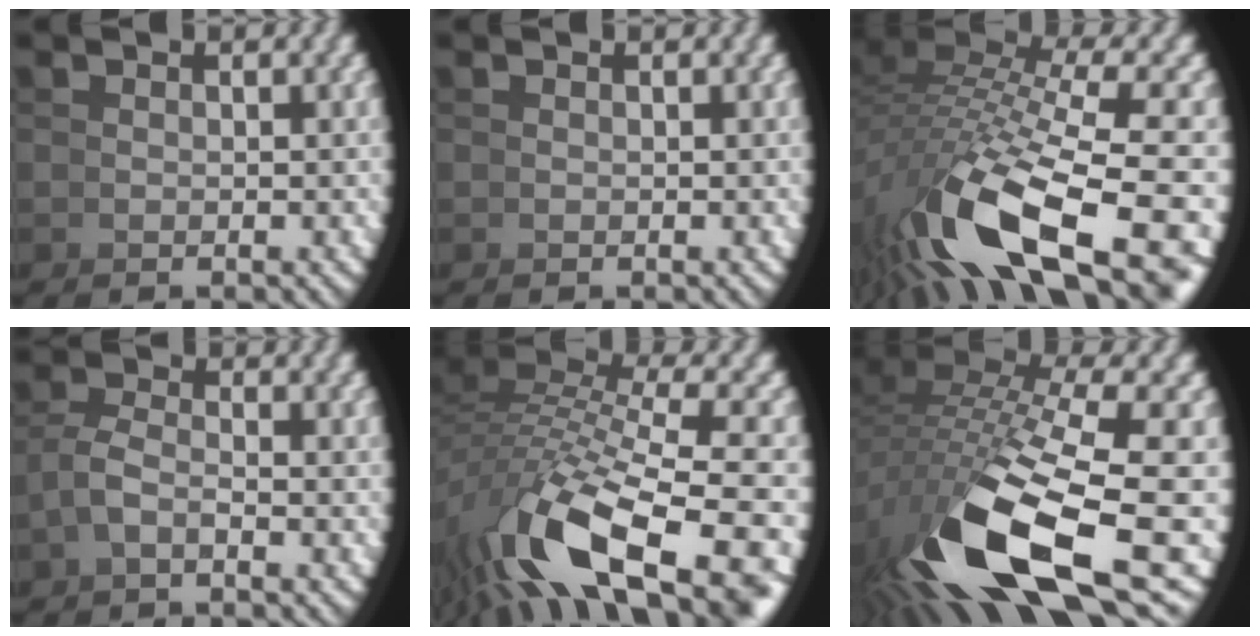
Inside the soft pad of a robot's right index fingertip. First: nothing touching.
{"total": 0.0}
{"total": 11.8, "force": [-4.9, 5.8, 9.1], "torque": [-0.181, -0.046, -0.049]}
{"total": 1.6, "force": [-0.2, 0.6, 1.4], "torque": [-0.037, -0.005, -0.004]}
{"total": 10.9, "force": [-3.8, 5.4, 8.7], "torque": [-0.165, -0.038, -0.034]}
{"total": 11.2, "force": [-2.5, 5.4, 9.5], "torque": [-0.192, -0.033, -0.019]}